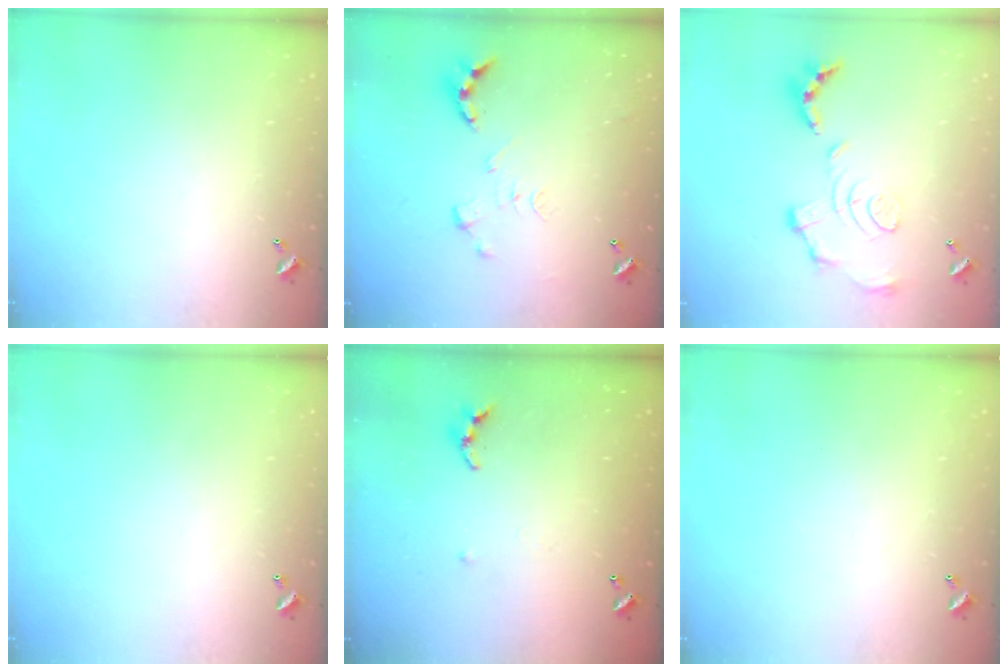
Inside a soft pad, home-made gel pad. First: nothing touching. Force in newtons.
{"total": 0.0}
{"total": 1.5, "press": 0.8, "slide": 1.3}
{"total": 0.0}
{"total": 4.3, "press": 4.3, "slide": 0.4}
{"total": 0.0}